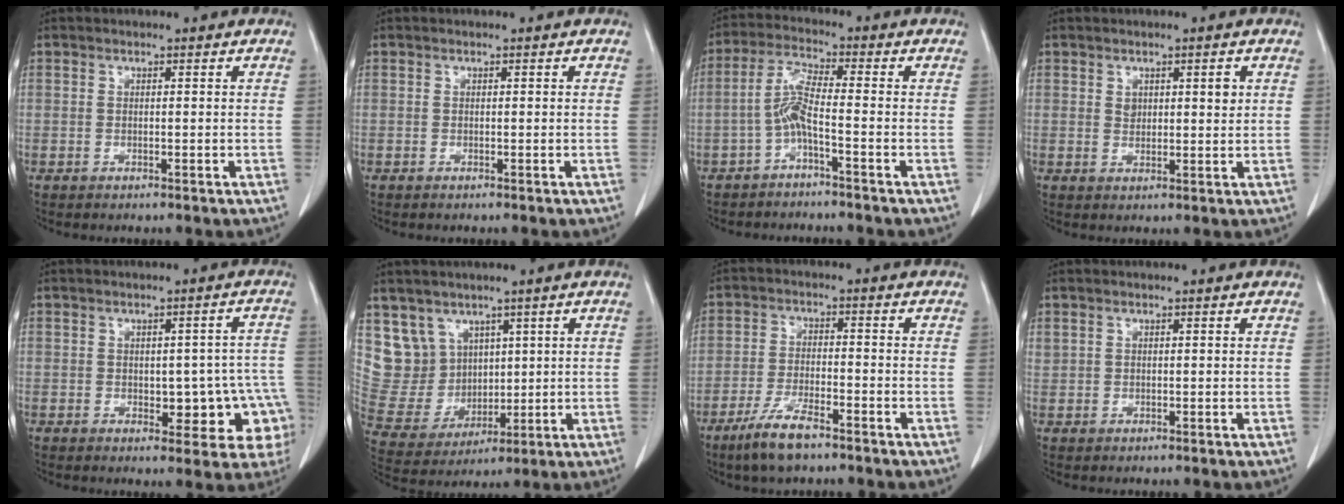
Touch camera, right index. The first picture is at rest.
{"total": 0.0}
{"total": 5.0, "force": [-2.0, 0.1, 4.6], "torque": [-0.099, 0.011, -0.044]}
{"total": 3.0, "force": [1.2, 1.5, 2.3], "torque": [-0.035, 0.004, 0.021]}
{"total": 9.8, "force": [-2.1, 5.0, 8.1], "torque": [-0.068, 0.027, -0.019]}
{"total": 8.3, "force": [4.8, 6.8, 0.6], "torque": [-0.024, 0.026, 0.114]}
{"total": 7.1, "force": [-5.1, 1.3, 4.8], "torque": [-0.099, -0.011, -0.092]}
{"total": 0.7, "force": [0.5, 0.5, 0.1], "torque": [0.004, 0.011, 0.010]}